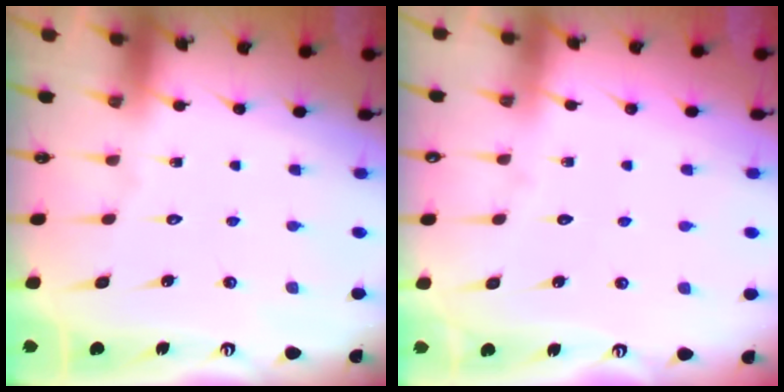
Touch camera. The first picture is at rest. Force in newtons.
{"total": 2.6, "press": 2.6, "slide": 0.2}